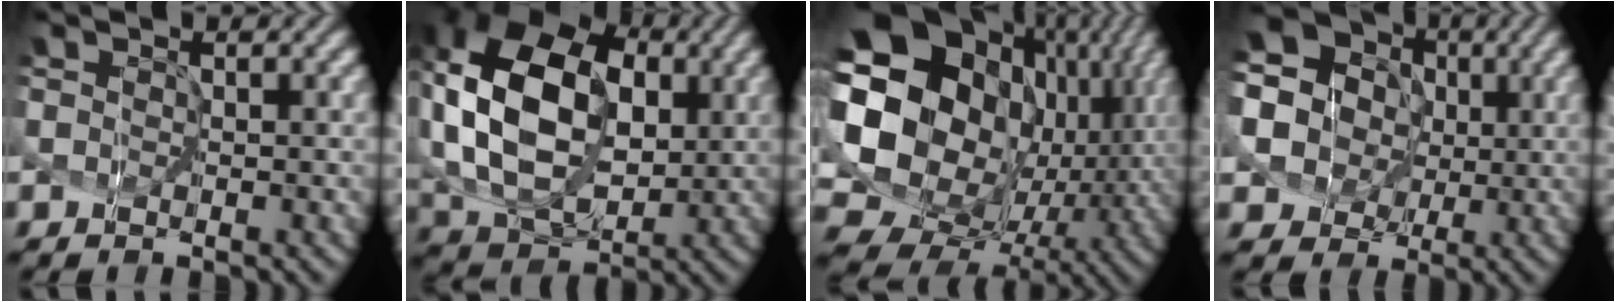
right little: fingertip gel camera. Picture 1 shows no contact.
{"total": 14.1, "force": [2.2, 9.8, 9.9], "torque": [-0.215, 0.000, 0.060]}
{"total": 19.2, "force": [3.5, 14.9, 11.6], "torque": [-0.235, -0.010, 0.097]}
{"total": 15.4, "force": [2.0, 14.1, 5.8], "torque": [-0.171, 0.019, 0.010]}